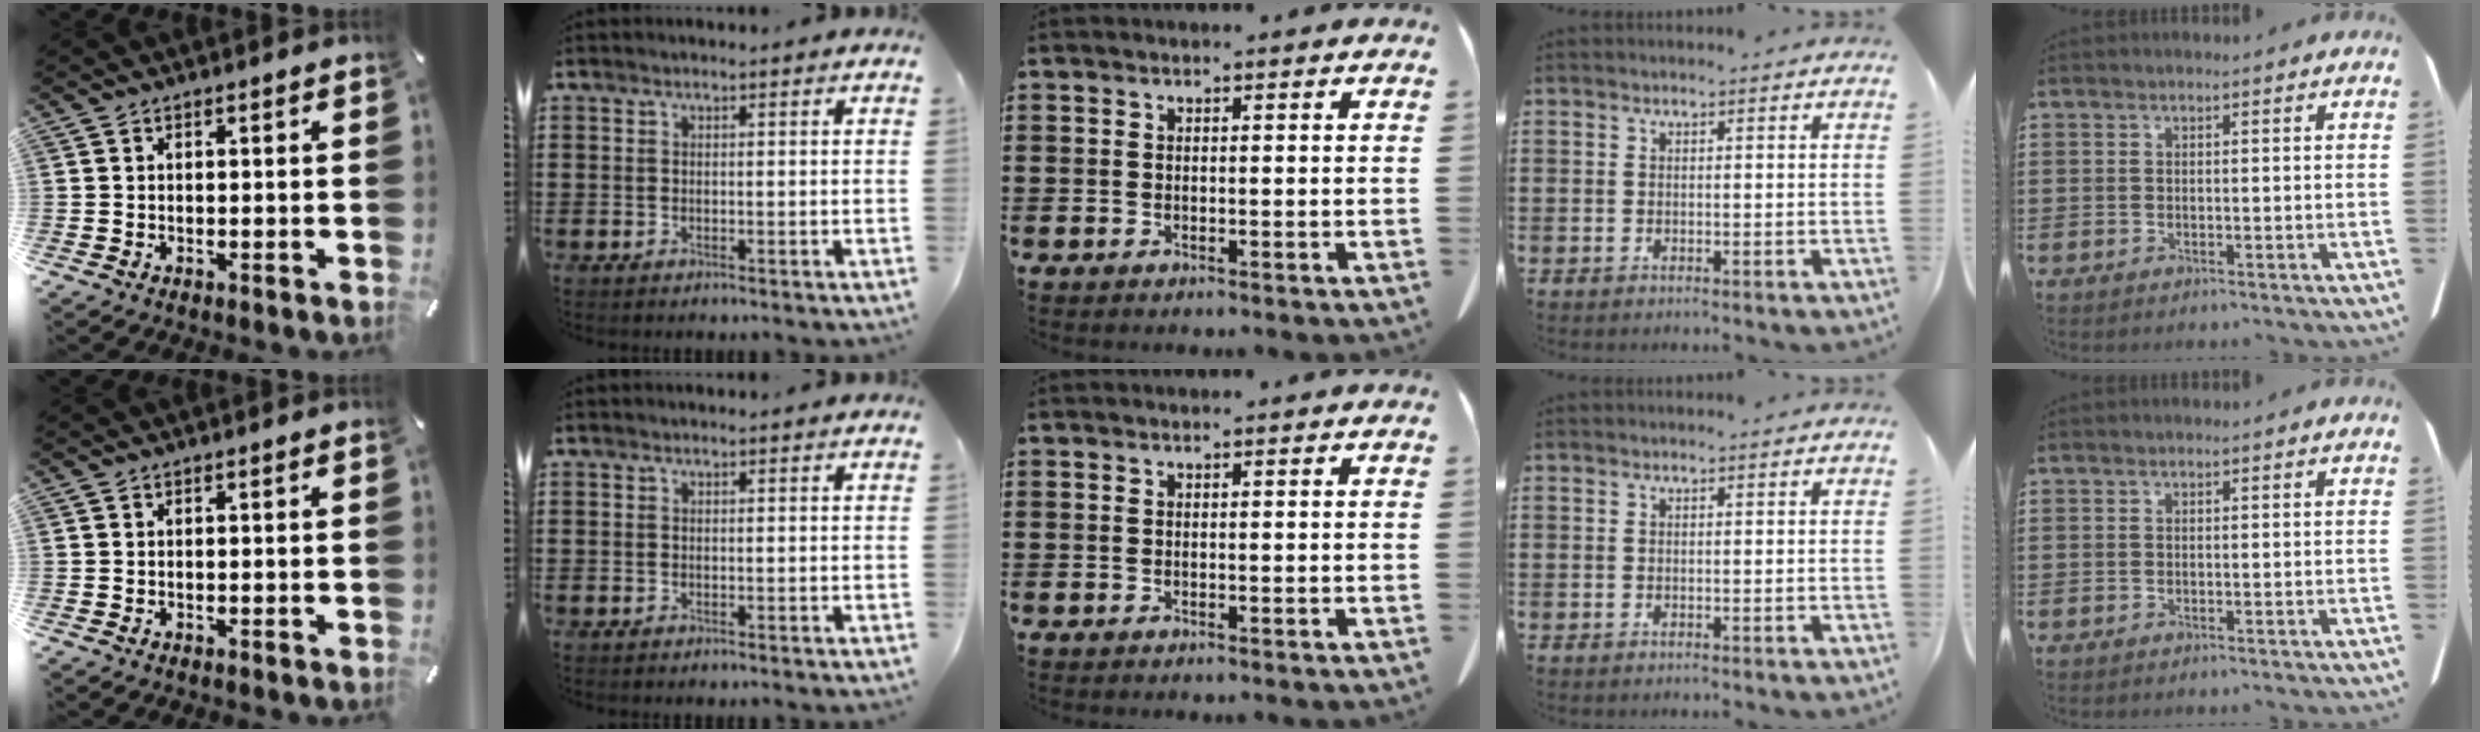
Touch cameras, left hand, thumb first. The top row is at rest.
{}